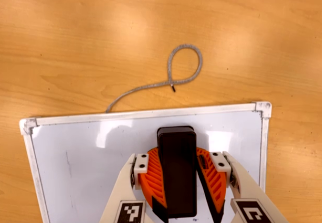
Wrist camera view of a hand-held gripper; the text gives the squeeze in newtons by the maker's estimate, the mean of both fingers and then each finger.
{"total": 16.3, "left": 17.9, "right": 14.8}